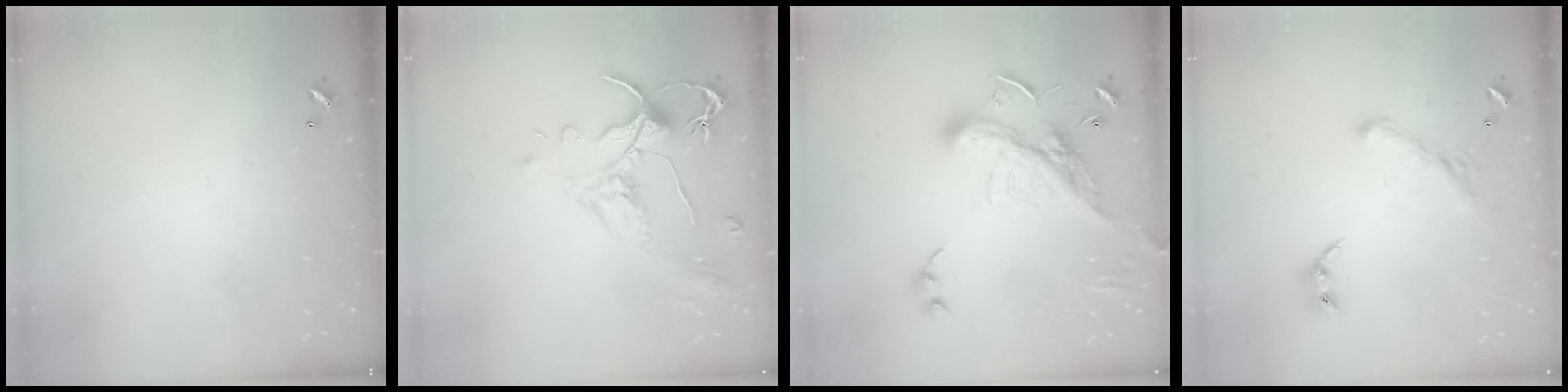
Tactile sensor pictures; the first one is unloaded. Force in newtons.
{"total": 1.5, "press": 1.0, "slide": 1.1}
{"total": 6.7, "press": 6.7, "slide": 1.0}
{"total": 1.6, "press": 1.1, "slide": 1.2}